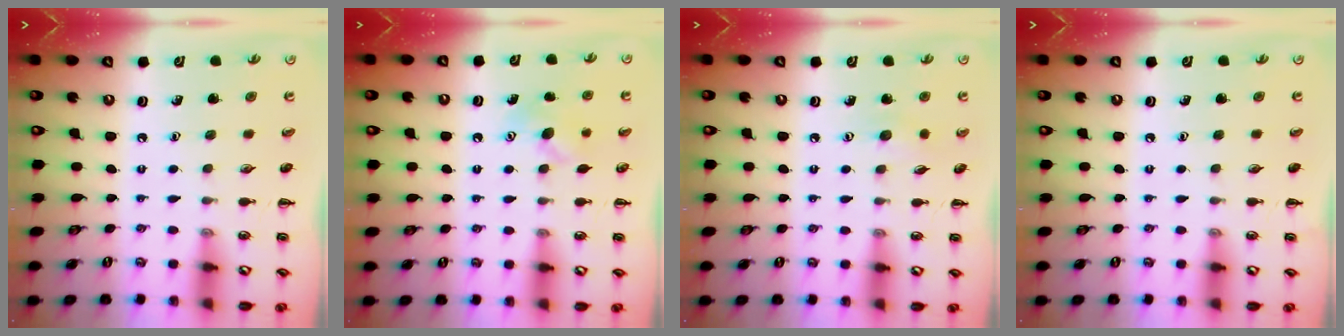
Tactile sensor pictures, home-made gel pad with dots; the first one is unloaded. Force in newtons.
{"total": 7.7, "press": 7.6, "slide": 1.6}
{"total": 4.9, "press": 4.8, "slide": 1.0}
{"total": 0.0}